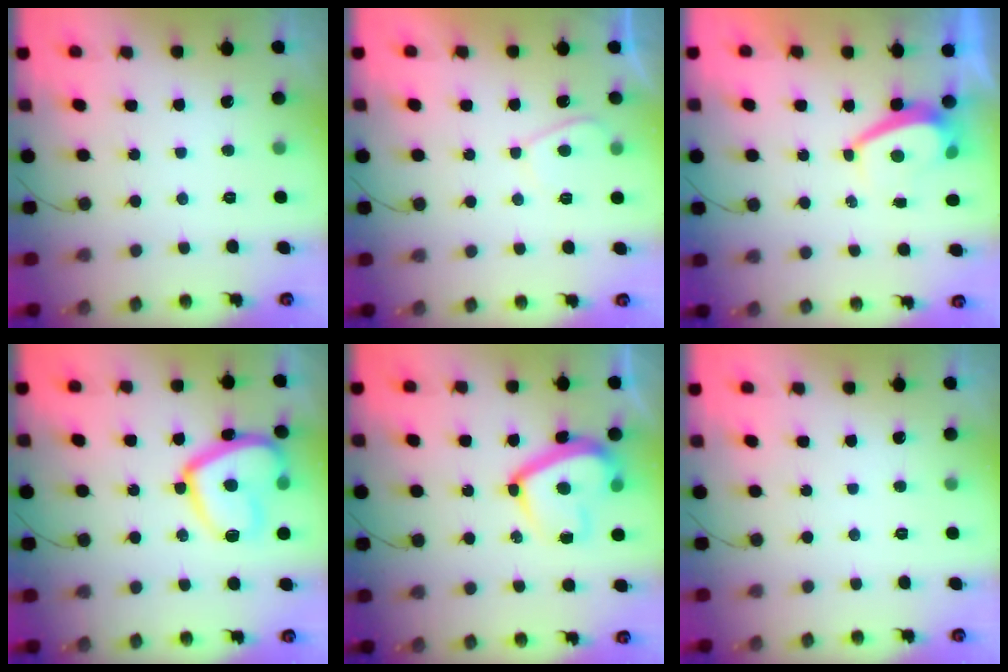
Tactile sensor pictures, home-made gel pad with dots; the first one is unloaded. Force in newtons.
{"total": 3.4, "press": 3.3, "slide": 0.8}
{"total": 3.2, "press": 3.1, "slide": 0.6}
{"total": 15.4, "press": 15.3, "slide": 1.6}
{"total": 14.6, "press": 14.5, "slide": 1.4}
{"total": 0.0}